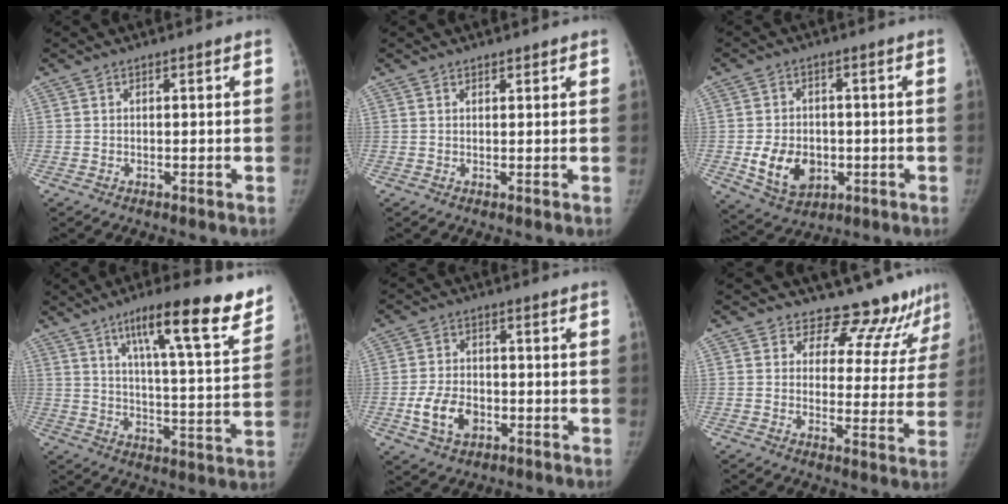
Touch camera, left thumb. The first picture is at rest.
{"total": 0.9, "force": [0.7, 0.5, 0.0], "torque": [0.008, -0.006, 0.009]}
{"total": 9.7, "force": [-2.0, 7.4, 5.9], "torque": [-0.075, 0.001, -0.020]}
{"total": 19.2, "force": [12.7, 3.3, 14.0], "torque": [-0.174, -0.053, 0.185]}
{"total": 7.8, "force": [-2.5, 5.4, 5.1], "torque": [-0.086, 0.010, -0.042]}
{"total": 12.0, "force": [11.1, 4.3, 1.6], "torque": [0.029, -0.082, 0.125]}